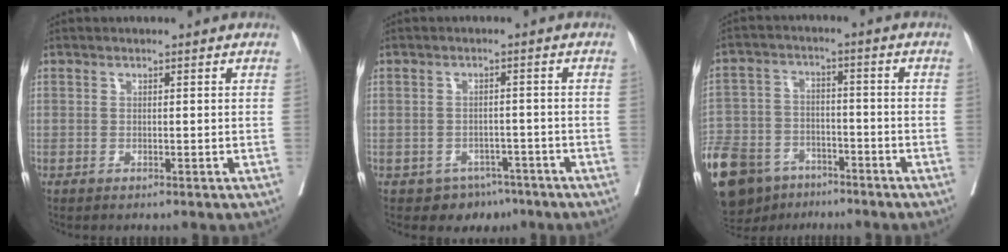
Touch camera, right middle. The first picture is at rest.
{"total": 4.4, "force": [-3.2, 3.0, 0.4], "torque": [0.008, 0.011, -0.040]}
{"total": 22.3, "force": [-14.5, 13.1, 10.7], "torque": [-0.322, -0.033, -0.240]}